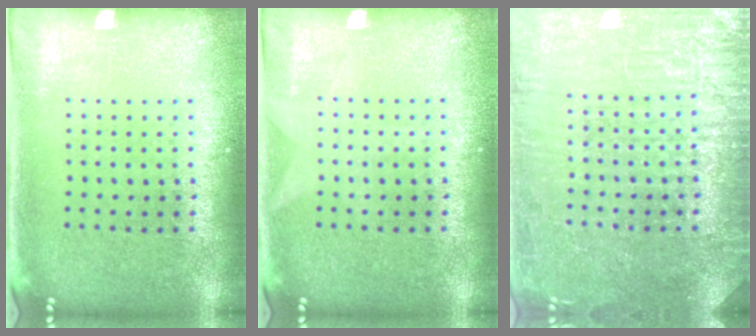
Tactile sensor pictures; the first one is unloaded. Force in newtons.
{"total": 0.8, "press": 0.8, "slide": 0.1}
{"total": 7.2, "press": 7.2, "slide": 1.1}